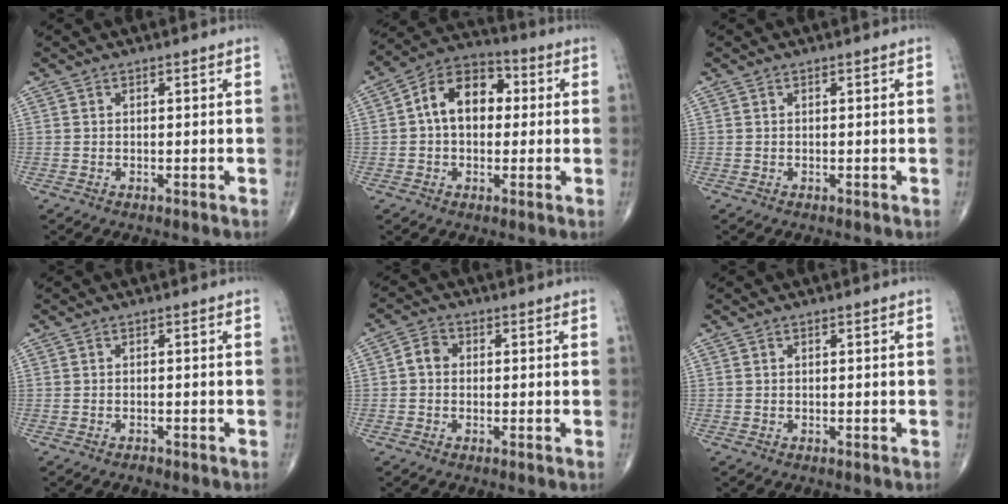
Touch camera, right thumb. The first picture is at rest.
{"total": 11.9, "force": [1.4, 8.1, 8.6], "torque": [-0.117, 0.030, 0.011]}
{"total": 0.0}
{"total": 0.8, "force": [-0.6, 0.3, 0.3], "torque": [-0.008, 0.004, -0.010]}
{"total": 4.0, "force": [-0.1, 3.3, 2.1], "torque": [-0.027, 0.013, -0.011]}
{"total": 0.0}